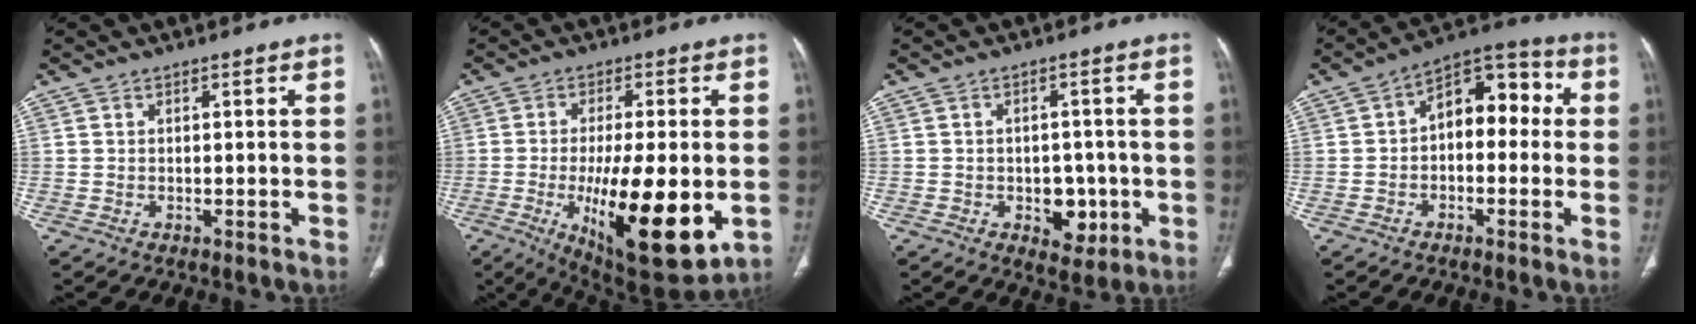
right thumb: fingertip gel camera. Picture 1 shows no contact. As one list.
[{"total": 20.2, "force": [-4.4, 6.5, 18.7], "torque": [-0.291, -0.025, -0.049]}, {"total": 6.4, "force": [-1.7, 4.6, 4.1], "torque": [-0.020, 0.005, -0.014]}, {"total": 11.1, "force": [0.3, 6.9, 8.6], "torque": [-0.085, 0.044, -0.011]}]